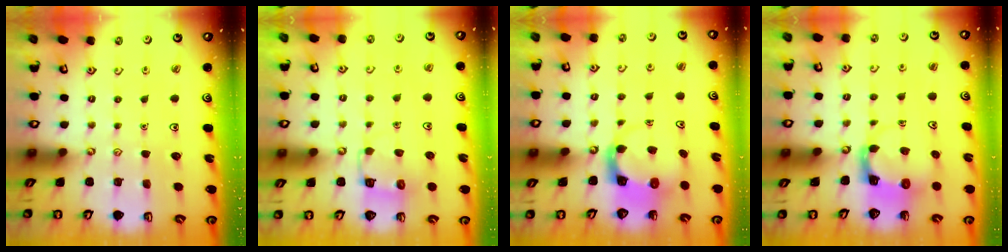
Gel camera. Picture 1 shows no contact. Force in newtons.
{"total": 5.5, "press": 5.5, "slide": 0.3}
{"total": 3.9, "press": 3.8, "slide": 0.5}
{"total": 3.4, "press": 3.4, "slide": 0.5}